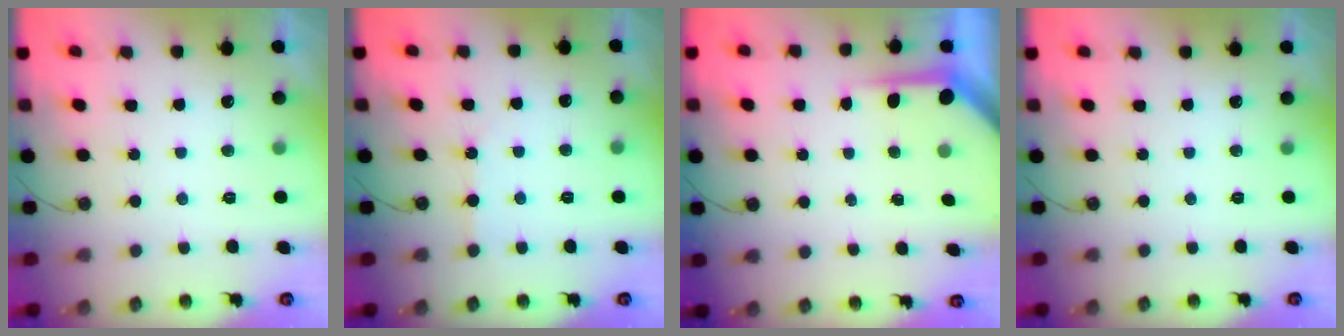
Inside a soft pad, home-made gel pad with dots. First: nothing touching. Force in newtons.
{"total": 2.5, "press": 2.5, "slide": 0.4}
{"total": 4.8, "press": 4.8, "slide": 0.3}
{"total": 0.0}